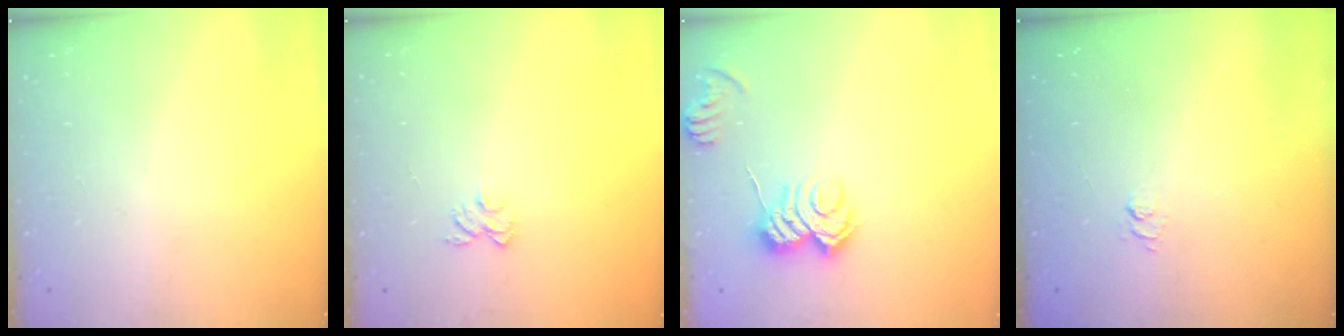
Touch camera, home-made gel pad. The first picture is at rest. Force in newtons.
{"total": 5.4, "press": 5.4, "slide": 0.5}
{"total": 8.3, "press": 8.2, "slide": 0.8}
{"total": 1.9, "press": 1.5, "slide": 1.3}